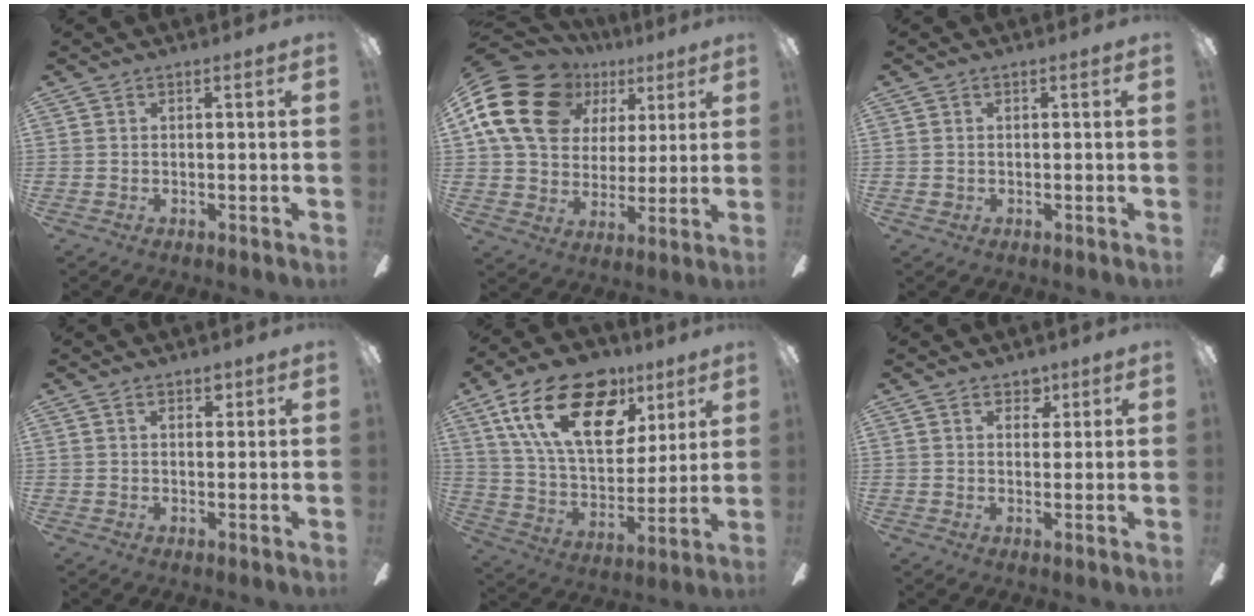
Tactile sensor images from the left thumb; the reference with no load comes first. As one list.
[{"total": 20.7, "force": [8.5, 16.1, 9.9], "torque": [-0.190, -0.034, 0.161]}, {"total": 0.7, "force": [0.0, 0.7, -0.3], "torque": [0.007, 0.004, -0.002]}, {"total": 2.0, "force": [1.5, 1.2, 0.5], "torque": [0.005, -0.005, 0.025]}, {"total": 23.7, "force": [12.0, 13.3, 15.6], "torque": [-0.275, -0.046, 0.210]}, {"total": 3.4, "force": [2.5, 2.3, 0.7], "torque": [0.002, -0.010, 0.041]}]